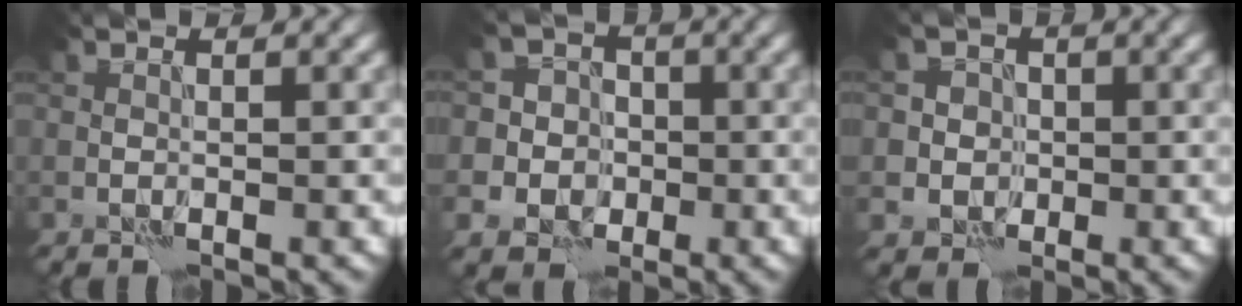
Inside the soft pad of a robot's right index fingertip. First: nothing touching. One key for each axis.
{"total": 5.7, "fx": -0.8, "fy": 5.5, "fz": 1.0, "tx": 0.004, "ty": 0.022, "tz": -0.050}
{"total": 3.2, "fx": 0.1, "fy": 3.1, "fz": 0.7, "tx": 0.019, "ty": 0.016, "tz": -0.017}